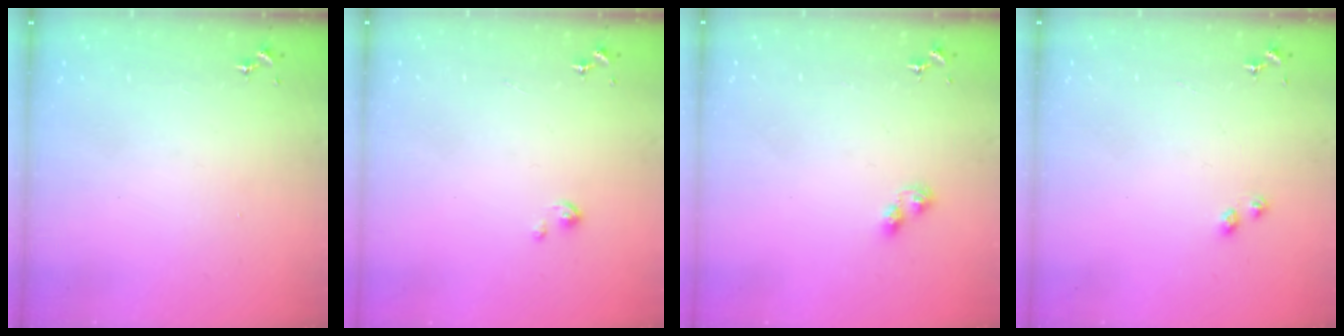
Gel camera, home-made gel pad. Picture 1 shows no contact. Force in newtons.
{"total": 1.4, "press": 1.4, "slide": 0.1}
{"total": 4.3, "press": 4.3, "slide": 0.5}
{"total": 3.3, "press": 3.2, "slide": 0.3}